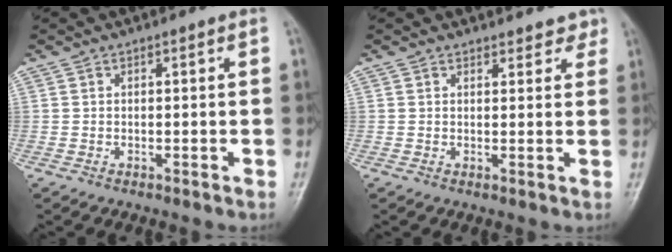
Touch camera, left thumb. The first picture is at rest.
{"total": 3.4, "force": [3.0, 1.6, 0.5], "torque": [0.024, -0.014, 0.025]}